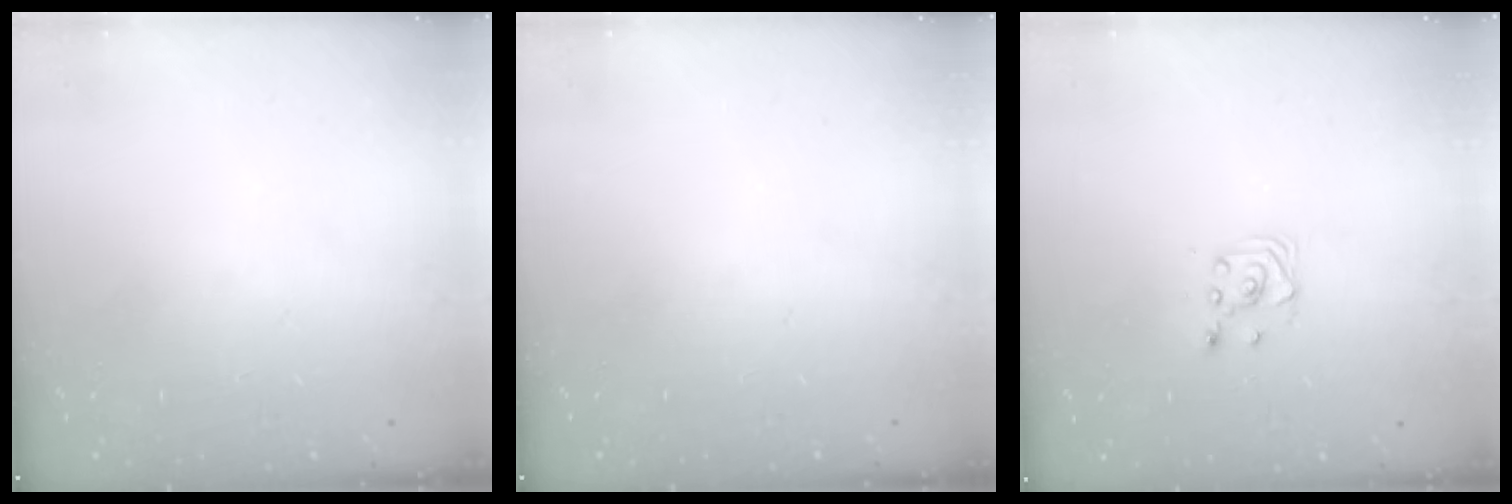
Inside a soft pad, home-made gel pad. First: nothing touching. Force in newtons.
{"total": 0.0}
{"total": 2.9, "press": 2.9, "slide": 0.4}